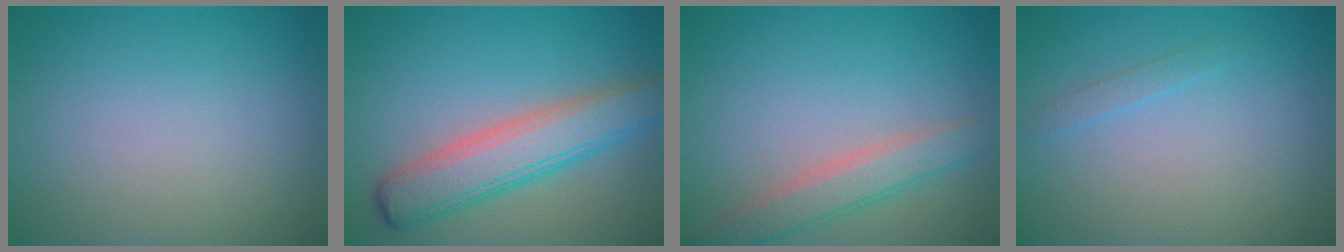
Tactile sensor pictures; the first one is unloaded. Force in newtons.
{"total": 5.9, "press": 5.9, "slide": 0.2}
{"total": 3.2, "press": 3.2, "slide": 0.1}
{"total": 0.9, "press": 0.9, "slide": 0.0}